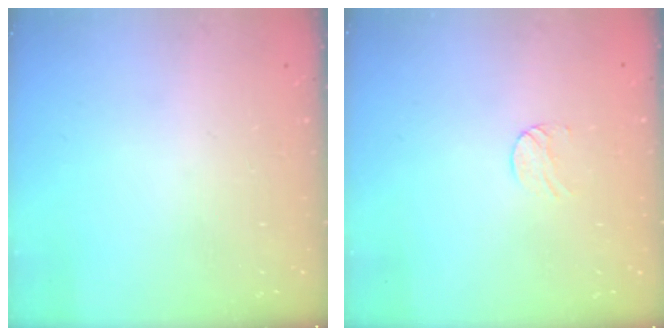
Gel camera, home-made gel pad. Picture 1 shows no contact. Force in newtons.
{"total": 5.7, "press": 5.7, "slide": 0.4}